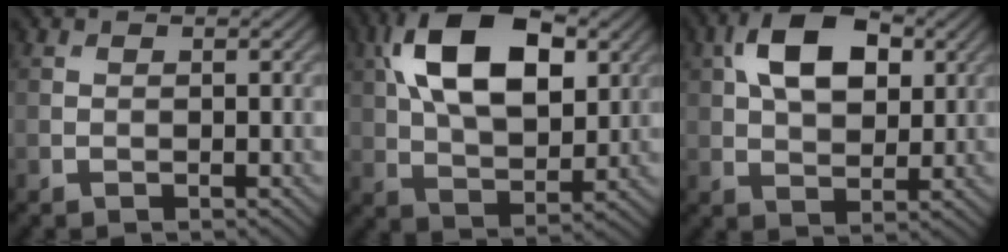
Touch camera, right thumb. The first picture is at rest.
{"total": 15.1, "force": [5.0, 8.4, 11.6], "torque": [-0.230, 0.019, 0.085]}
{"total": 10.1, "force": [3.2, 5.9, 7.5], "torque": [-0.146, 0.016, 0.050]}